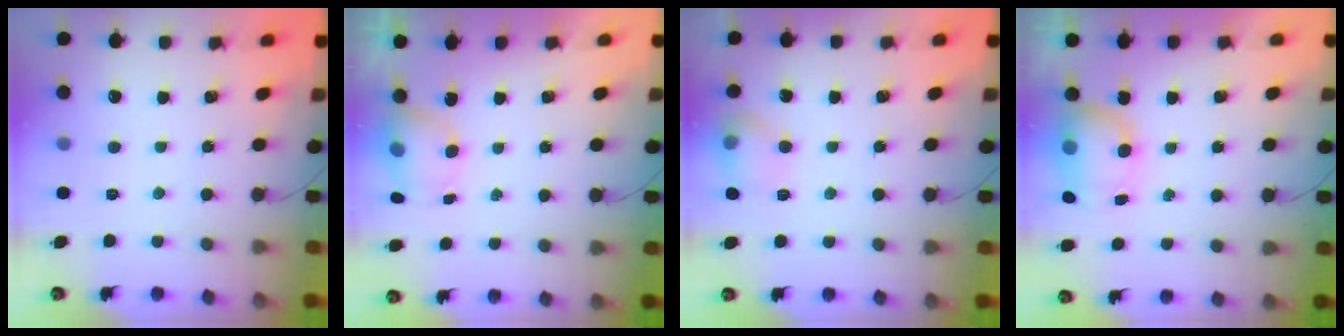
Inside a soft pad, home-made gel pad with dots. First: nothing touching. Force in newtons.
{"total": 5.8, "press": 5.7, "slide": 0.7}
{"total": 9.1, "press": 9.1, "slide": 0.6}
{"total": 11.3, "press": 8.7, "slide": 7.1}